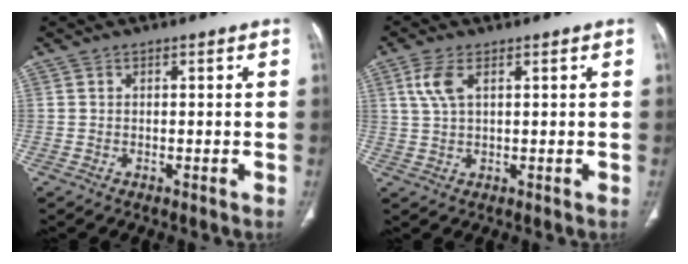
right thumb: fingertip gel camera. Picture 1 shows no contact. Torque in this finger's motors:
{"motor_torque": [-0.52, 0.58, 0.15, -0.10, 0.09]}